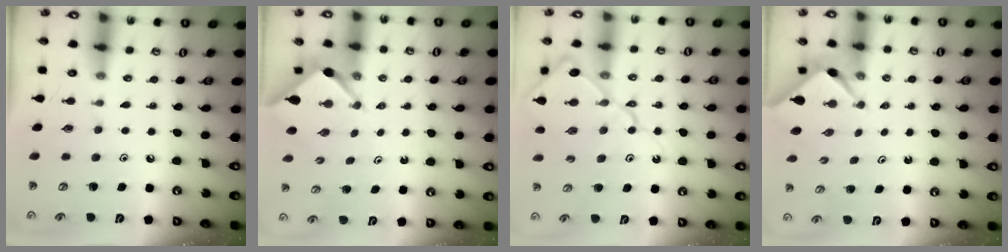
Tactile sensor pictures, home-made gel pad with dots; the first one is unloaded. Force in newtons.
{"total": 2.4, "press": 2.4, "slide": 0.3}
{"total": 14.3, "press": 14.2, "slide": 1.6}
{"total": 2.4, "press": 2.4, "slide": 0.3}